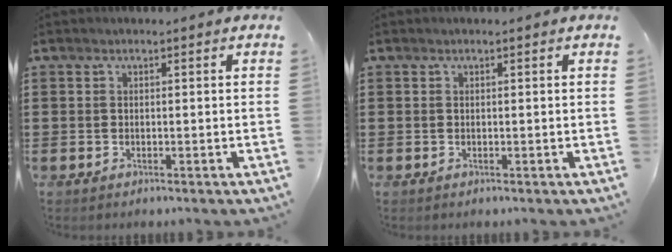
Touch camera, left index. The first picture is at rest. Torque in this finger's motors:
{"motor_torque": [0.83, 0.74, 0.03, -0.01]}